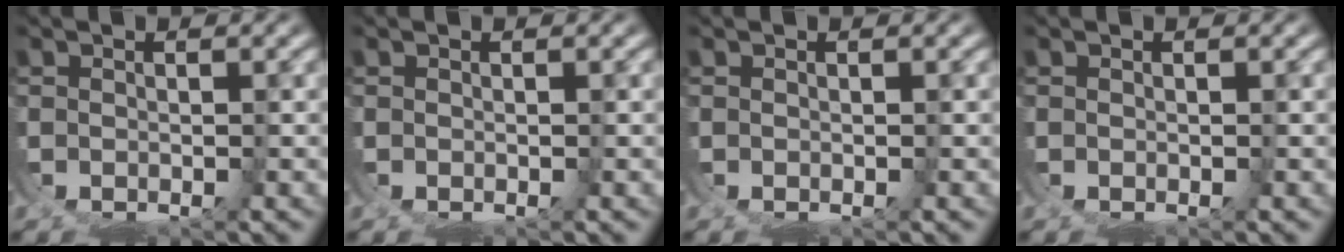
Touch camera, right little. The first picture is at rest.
{"total": 0.0}
{"total": 0.0}
{"total": 0.0}